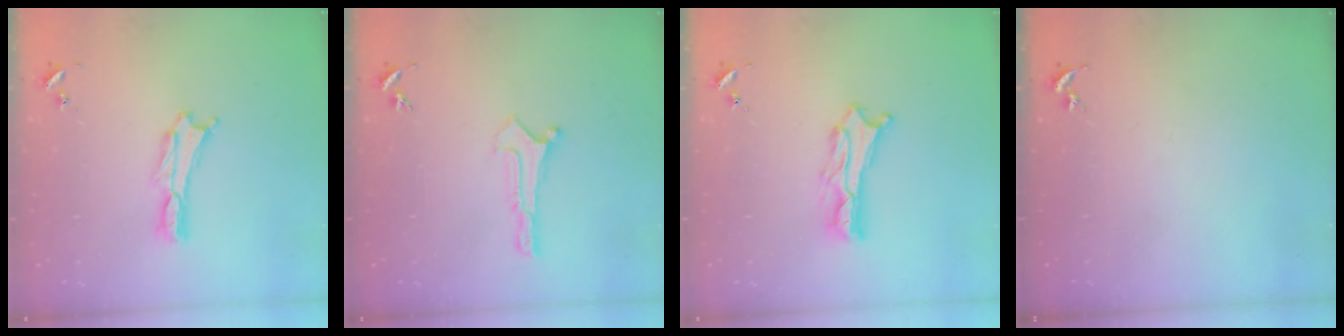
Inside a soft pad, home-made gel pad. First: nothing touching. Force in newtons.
{"total": 0.0}
{"total": 3.7, "press": 3.7, "slide": 0.4}
{"total": 0.0}